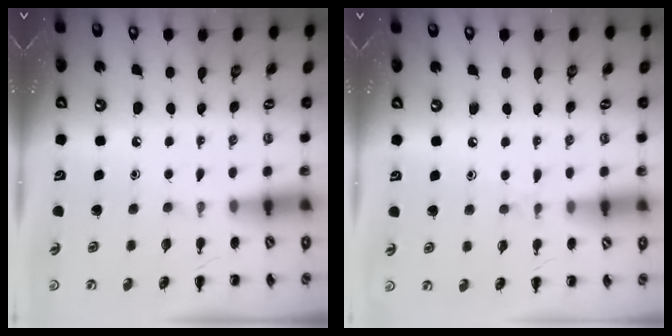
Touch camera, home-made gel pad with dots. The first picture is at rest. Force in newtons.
{"total": 4.1, "press": 3.9, "slide": 1.2}